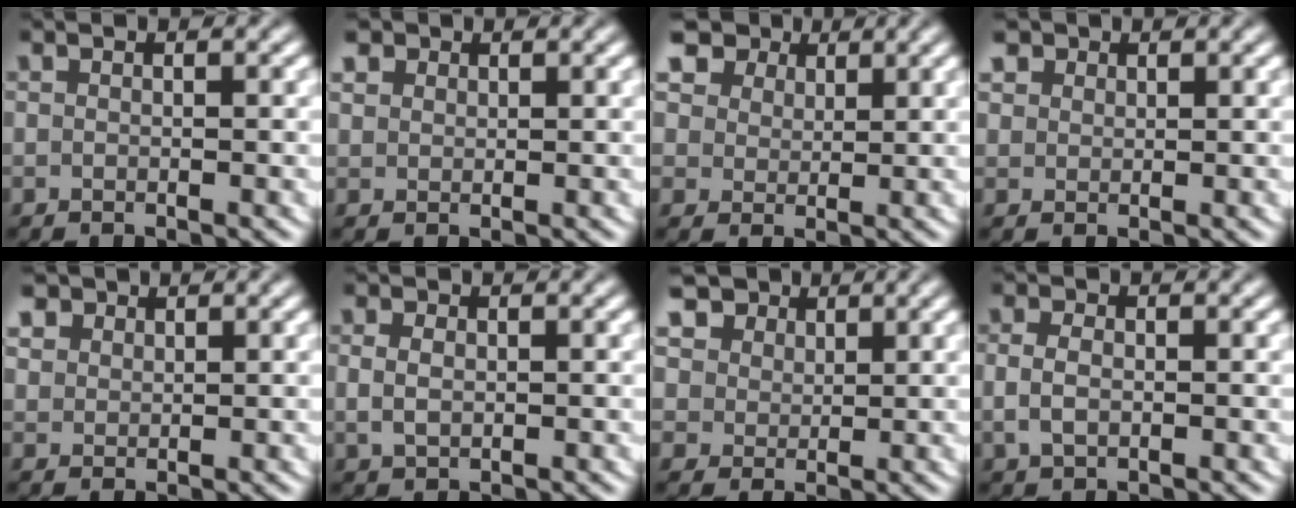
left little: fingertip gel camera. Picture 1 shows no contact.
{"total": 1.7, "force": [1.1, 1.2, 0.6], "torque": [-0.022, -0.005, 0.028]}
{"total": 8.9, "force": [5.0, 6.2, 4.0], "torque": [-0.087, -0.001, 0.081]}
{"total": 2.2, "force": [1.5, 1.6, 0.7], "torque": [-0.026, -0.006, 0.033]}
{"total": 2.5, "force": [1.6, 1.8, 0.9], "torque": [-0.029, -0.006, 0.037]}
{"total": 1.5, "force": [0.2, 1.0, 1.1], "torque": [-0.026, -0.006, 0.012]}
{"total": 8.5, "force": [4.0, 6.5, 3.6], "torque": [-0.096, -0.014, 0.071]}
{"total": 1.9, "force": [-0.2, 1.3, 1.4], "torque": [-0.033, -0.004, 0.002]}